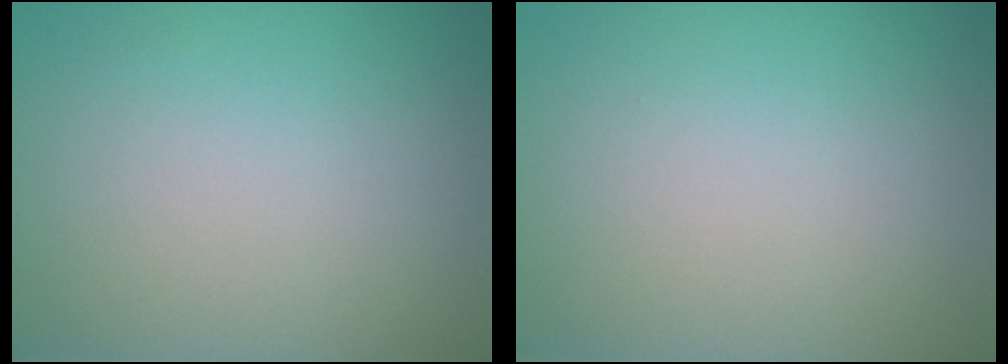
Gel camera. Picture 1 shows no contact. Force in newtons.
{"total": 0.0}